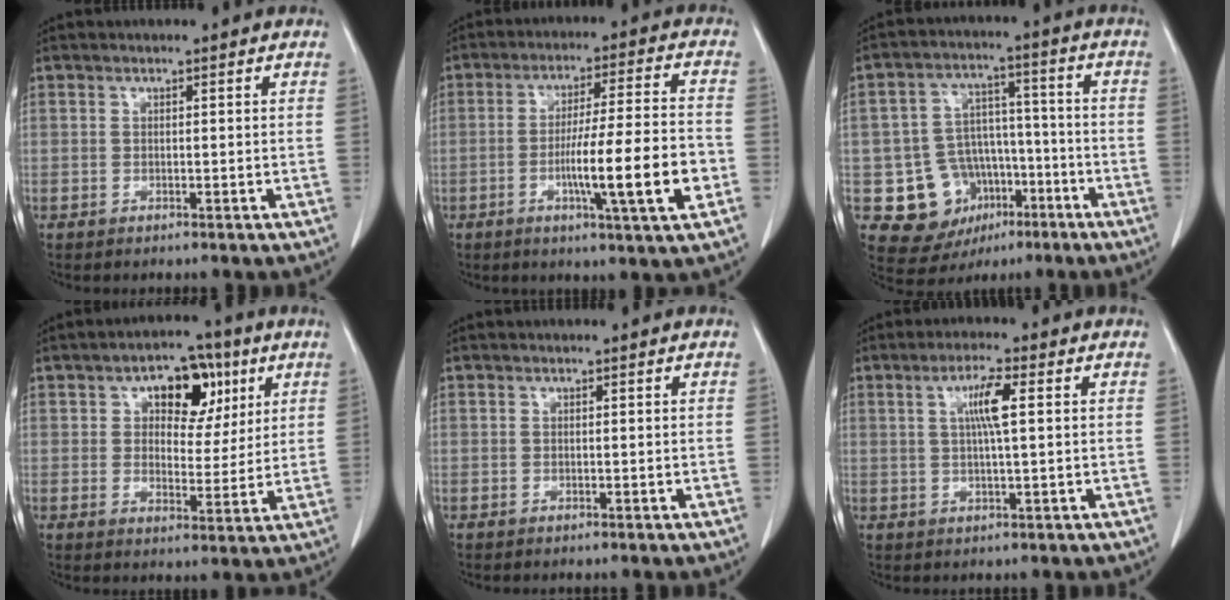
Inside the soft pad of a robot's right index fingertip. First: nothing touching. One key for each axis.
{"total": 13.0, "fx": -3.6, "fy": 0.0, "fz": 12.5, "tx": -0.200, "ty": -0.003, "tz": -0.058}
{"total": 11.9, "fx": -4.5, "fy": 10.0, "fz": 4.6, "tx": -0.069, "ty": 0.034, "tz": -0.056}
{"total": 9.2, "fx": 3.9, "fy": 5.3, "fz": 6.4, "tx": -0.083, "ty": 0.023, "tz": 0.059}
{"total": 0.0}
{"total": 5.0, "fx": 1.2, "fy": 0.2, "fz": 4.8, "tx": -0.090, "ty": 0.002, "tz": 0.023}